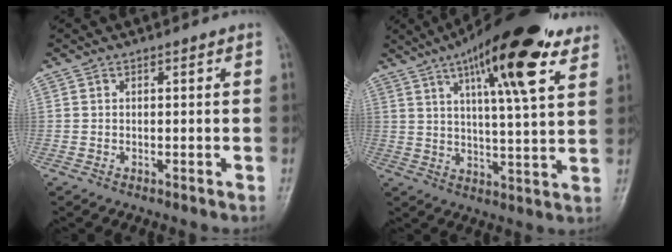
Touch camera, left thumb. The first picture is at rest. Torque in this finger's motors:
{"motor_torque": [0.19, 0.81, 1.51, -1.28, 0.19]}